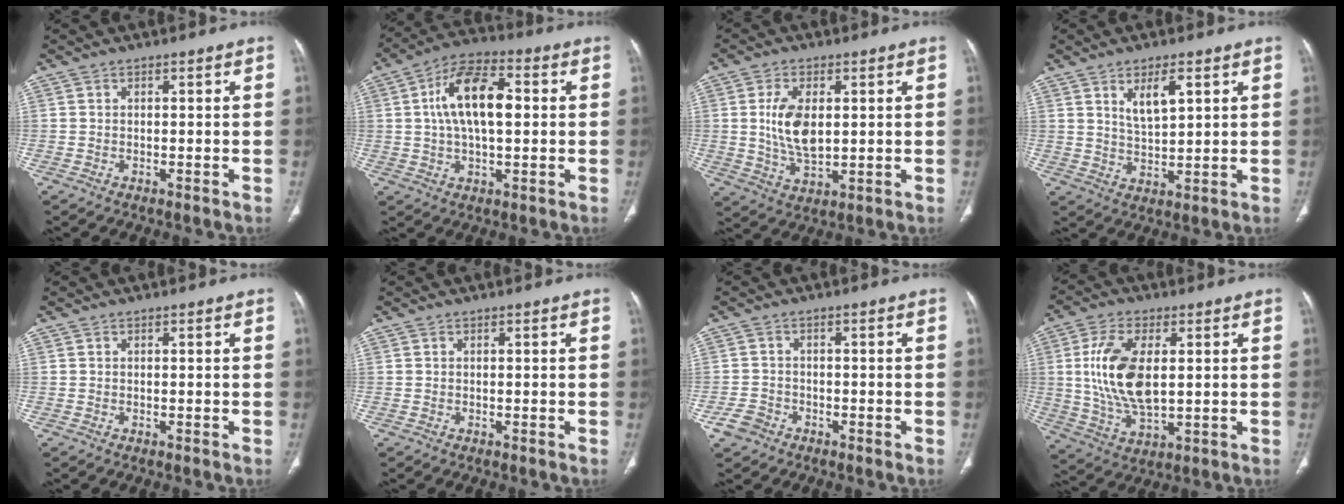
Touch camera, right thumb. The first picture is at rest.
{"total": 13.2, "force": [1.8, 6.4, 11.4], "torque": [-0.199, 0.018, 0.024]}
{"total": 9.0, "force": [1.2, 4.9, 7.5], "torque": [-0.140, -0.011, 0.031]}
{"total": 6.3, "force": [2.9, 2.4, 5.1], "torque": [-0.085, -0.021, 0.058]}
{"total": 0.0}
{"total": 0.0}
{"total": 3.3, "force": [-1.9, 2.5, 0.9], "torque": [-0.013, 0.013, -0.034]}
{"total": 13.8, "force": [1.9, 6.9, 11.8], "torque": [-0.237, -0.011, 0.042]}